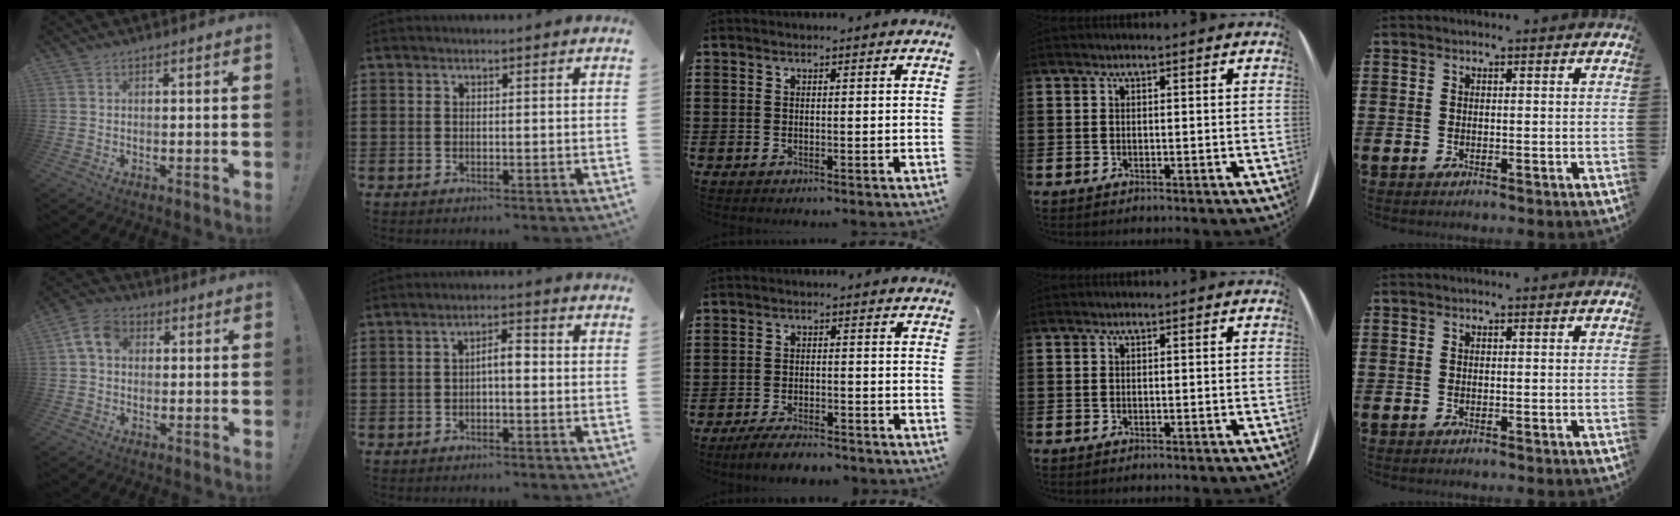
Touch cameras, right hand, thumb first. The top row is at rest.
{"thumb": {"total": 8.0, "force": [2.2, 5.9, 5.1], "torque": [-0.094, 0.010, 0.044]}, "index": {"total": 2.9, "force": [-0.4, 0.7, 2.7], "torque": [-0.050, 0.005, -0.011]}, "middle": {"total": 3.9, "force": [-3.7, 0.4, 1.2], "torque": [-0.027, 0.000, -0.075]}}